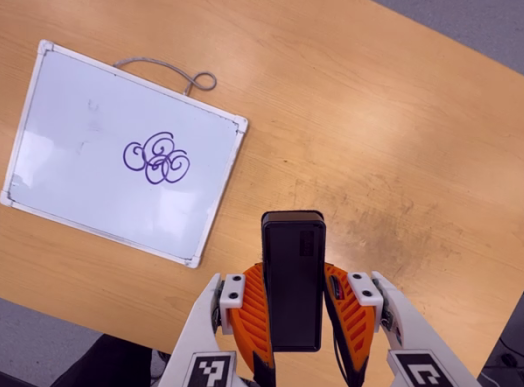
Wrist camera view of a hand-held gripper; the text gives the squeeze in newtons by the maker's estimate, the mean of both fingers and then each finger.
{"total": 4.5, "left": 3.4, "right": 5.6}